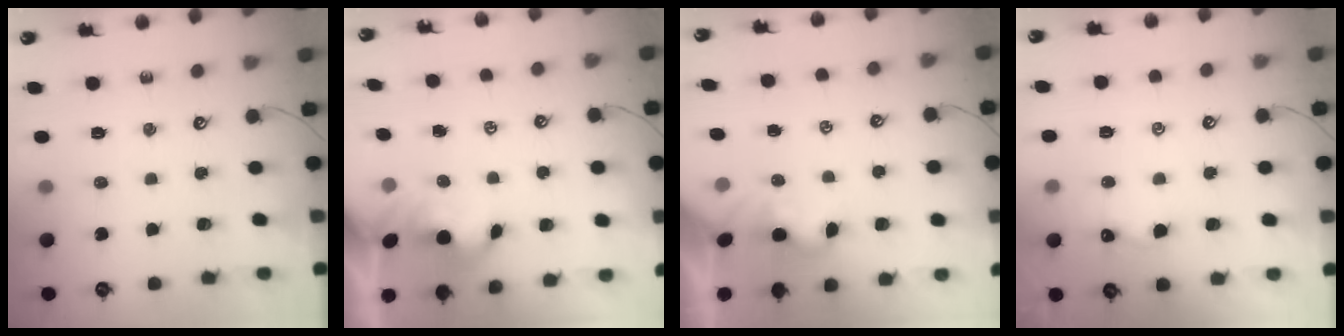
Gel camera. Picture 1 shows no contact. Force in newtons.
{"total": 1.2, "press": 1.2, "slide": 0.1}
{"total": 2.0, "press": 2.0, "slide": 0.5}
{"total": 1.7, "press": 1.7, "slide": 0.3}